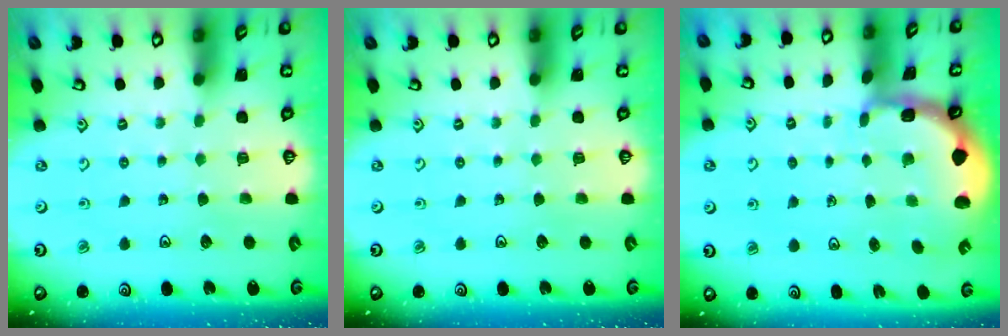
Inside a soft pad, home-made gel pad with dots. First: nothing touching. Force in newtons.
{"total": 0.0}
{"total": 1.6, "press": 1.4, "slide": 0.7}